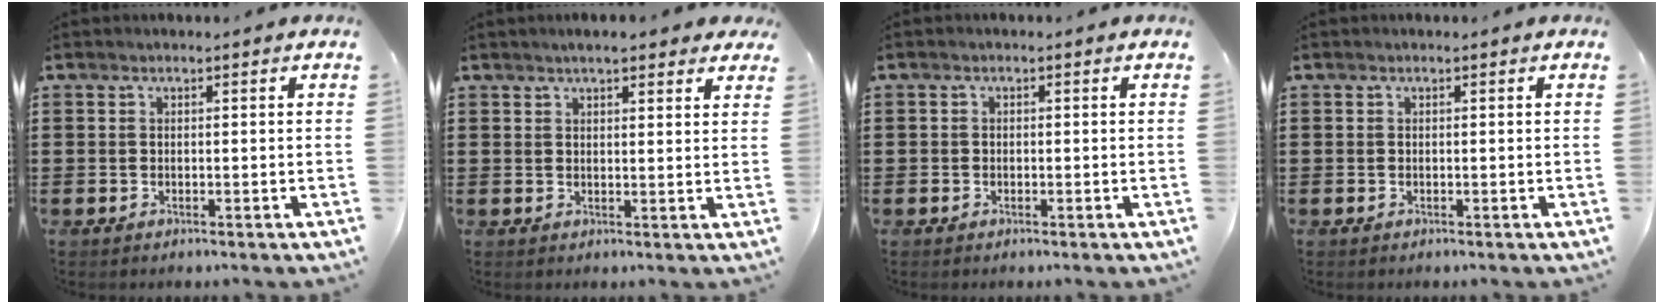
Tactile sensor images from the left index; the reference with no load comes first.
{"total": 3.2, "force": [2.5, 0.7, 1.8], "torque": [-0.042, 0.006, 0.044]}
{"total": 0.8, "force": [-0.6, 0.6, 0.2], "torque": [-0.005, 0.001, -0.012]}
{"total": 0.0}